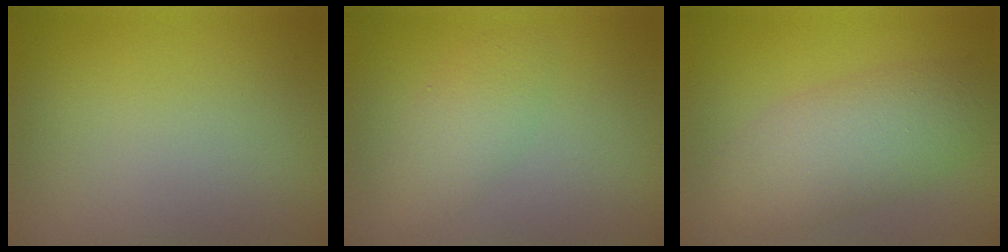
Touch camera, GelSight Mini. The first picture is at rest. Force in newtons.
{"total": 2.5, "press": 2.5, "slide": 0.1}
{"total": 5.5, "press": 5.5, "slide": 0.2}